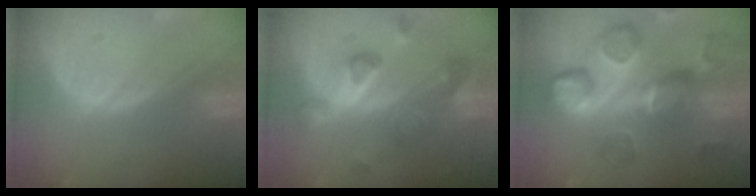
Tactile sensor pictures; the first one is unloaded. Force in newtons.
{"total": 9.4, "press": 8.2, "slide": 4.6}
{"total": 12.4, "press": 11.1, "slide": 5.6}